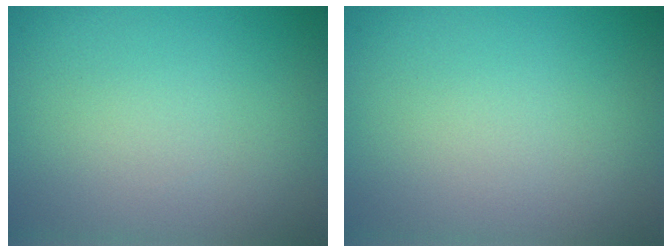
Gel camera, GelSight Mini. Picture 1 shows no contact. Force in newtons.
{"total": 0.0}